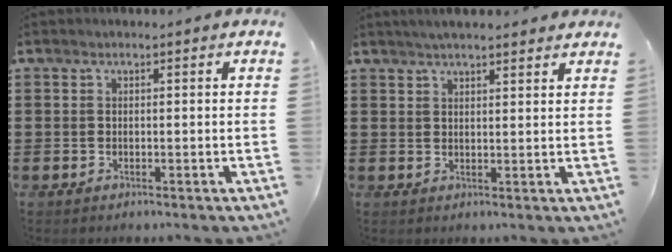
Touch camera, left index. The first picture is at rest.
{"total": 3.0, "force": [2.8, 0.2, 1.2], "torque": [-0.030, 0.001, 0.052]}